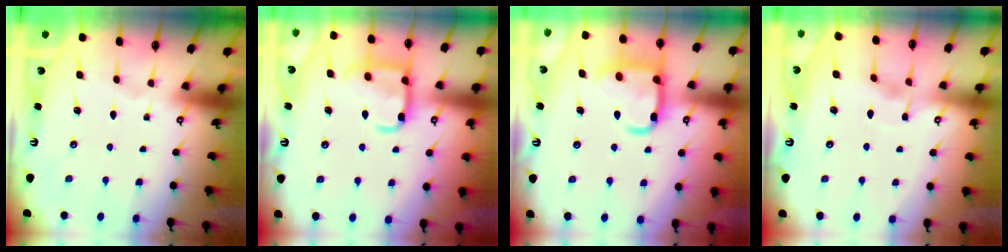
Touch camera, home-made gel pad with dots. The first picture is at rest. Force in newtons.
{"total": 14.2, "press": 14.1, "slide": 1.4}
{"total": 15.9, "press": 15.8, "slide": 1.3}
{"total": 2.7, "press": 2.7, "slide": 0.3}